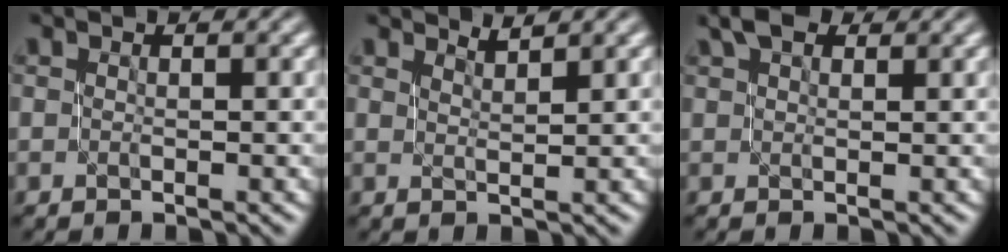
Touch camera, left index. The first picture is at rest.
{"total": 1.6, "force": [1.6, 0.0, 0.2], "torque": [0.001, -0.001, 0.029]}
{"total": 3.1, "force": [2.3, 1.3, 1.6], "torque": [-0.027, 0.013, 0.039]}